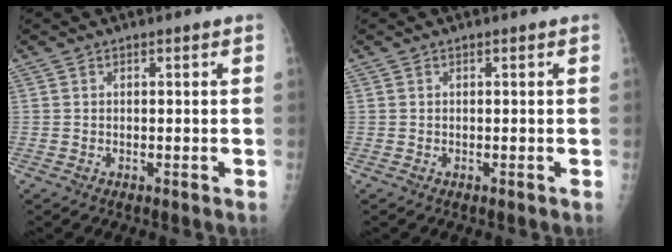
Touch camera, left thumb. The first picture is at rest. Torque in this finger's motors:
{"motor_torque": [0.01, 0.01, -0.02, -0.02, 0.00]}